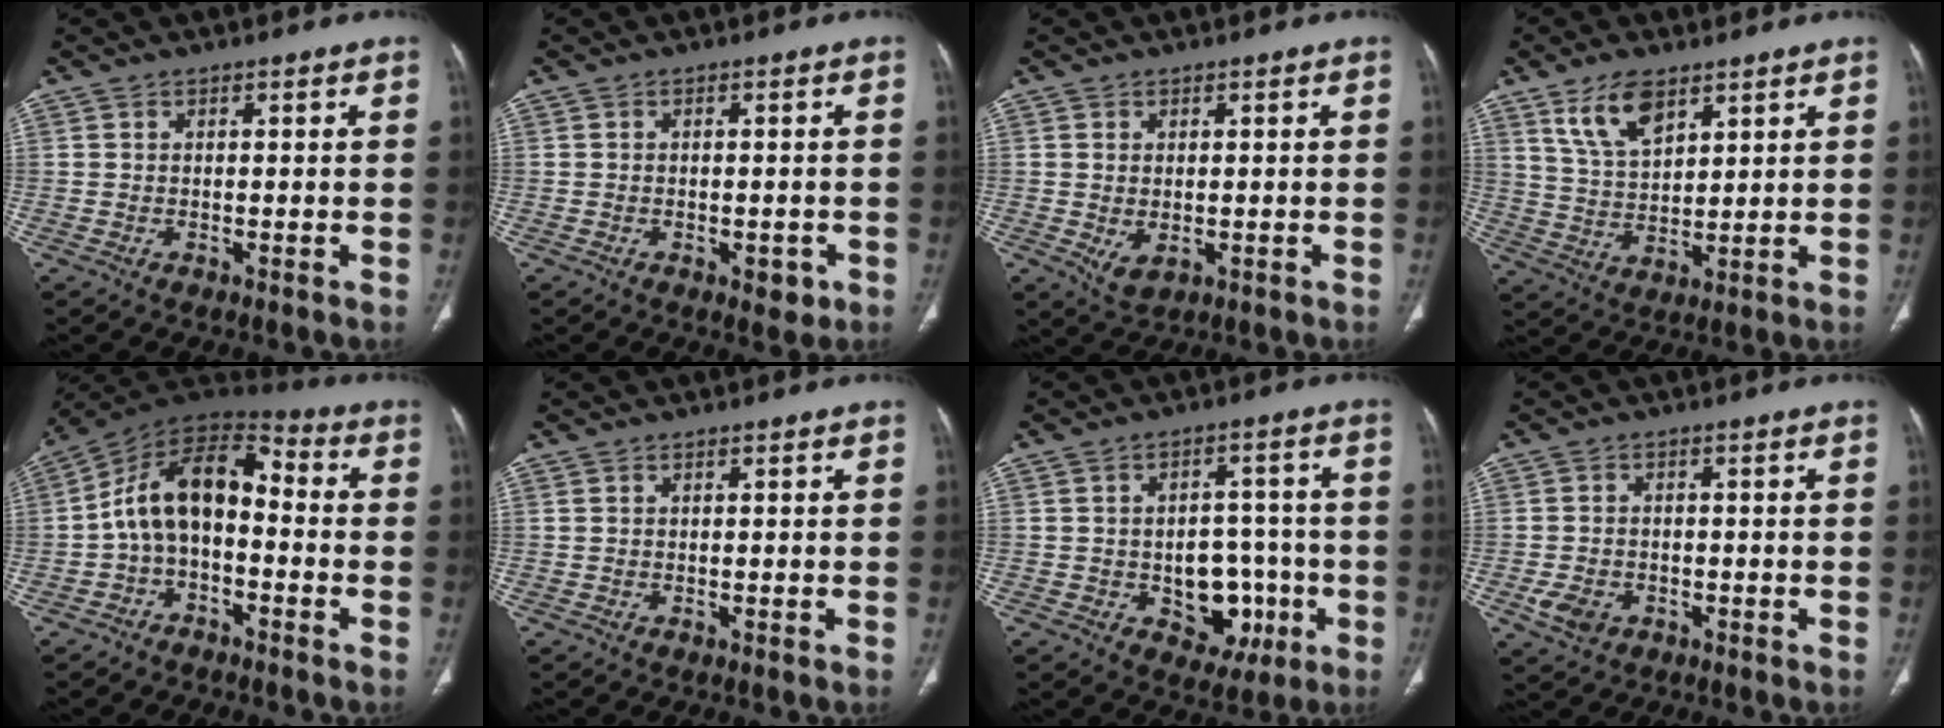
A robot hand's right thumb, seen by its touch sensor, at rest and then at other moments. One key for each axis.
{"total": 2.9, "fx": -1.2, "fy": 1.7, "fz": 2.0, "tx": -0.012, "ty": 0.002, "tz": -0.010}
{"total": 3.5, "fx": -0.5, "fy": 2.2, "fz": 2.7, "tx": -0.048, "ty": -0.007, "tz": 0.004}
{"total": 9.2, "fx": 5.6, "fy": 4.5, "fz": 5.8, "tx": -0.095, "ty": -0.028, "tz": 0.115}
{"total": 12.9, "fx": -1.5, "fy": 7.7, "fz": 10.2, "tx": -0.161, "ty": 0.061, "tz": -0.038}
{"total": 0.0}
{"total": 10.4, "fx": -2.7, "fy": 7.5, "fz": 6.6, "tx": -0.043, "ty": 0.026, "tz": -0.026}
{"total": 4.4, "fx": -1.7, "fy": 3.3, "fz": 2.3, "tx": -0.042, "ty": 0.006, "tz": -0.023}